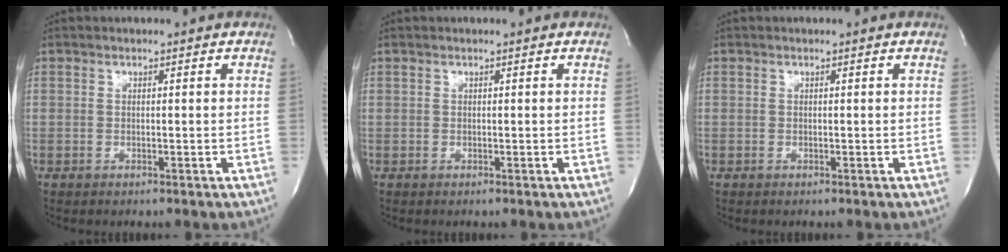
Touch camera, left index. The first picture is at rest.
{"total": 0.0}
{"total": 0.0}